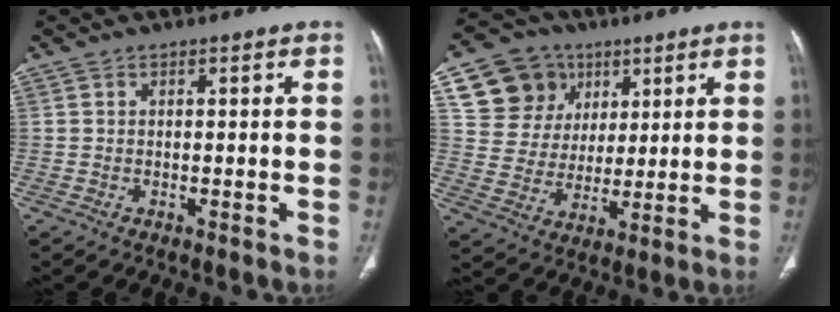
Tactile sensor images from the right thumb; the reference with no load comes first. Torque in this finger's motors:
{"motor_torque": [0.51, 1.65, 0.18, -0.37, -0.08]}